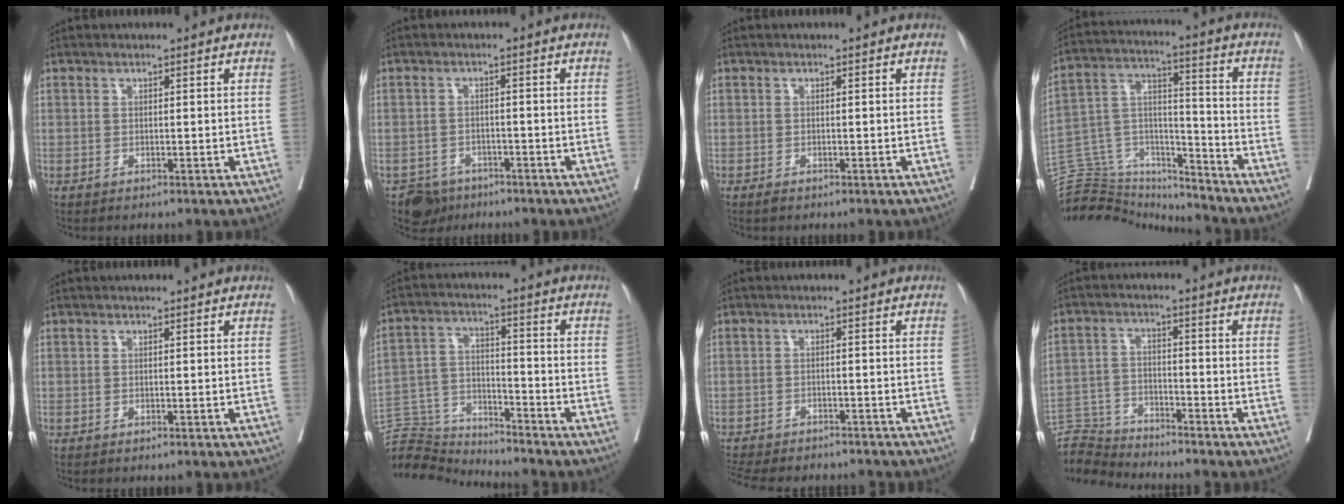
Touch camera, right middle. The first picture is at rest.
{"total": 3.8, "force": [-2.8, 2.5, 0.0], "torque": [0.004, 0.007, -0.045]}
{"total": 0.6, "force": [-0.4, 0.2, 0.3], "torque": [-0.008, -0.002, -0.006]}
{"total": 16.3, "force": [-15.4, 4.8, 2.1], "torque": [-0.048, 0.076, -0.251]}
{"total": 0.0}
{"total": 10.9, "force": [-10.9, 0.3, -0.5], "torque": [0.010, 0.031, -0.204]}
{"total": 13.8, "force": [-12.2, 3.9, 5.1], "torque": [-0.116, -0.009, -0.160]}
{"total": 7.0, "force": [-7.0, -0.1, -0.9], "torque": [0.017, 0.002, -0.132]}